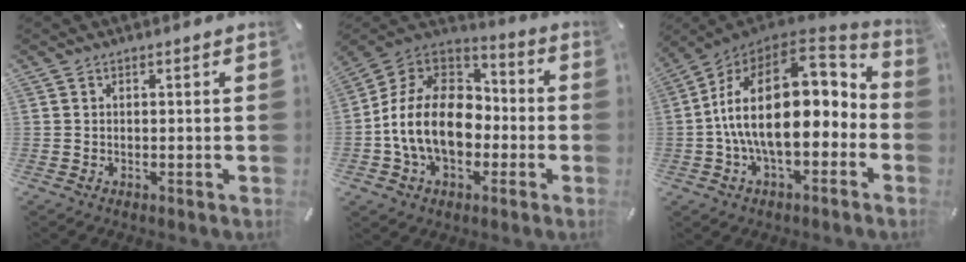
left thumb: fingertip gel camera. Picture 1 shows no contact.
{"total": 16.9, "force": [-3.9, 12.4, 10.7], "torque": [-0.231, 0.027, -0.071]}
{"total": 23.9, "force": [1.0, 13.3, 19.8], "torque": [-0.349, -0.009, 0.021]}